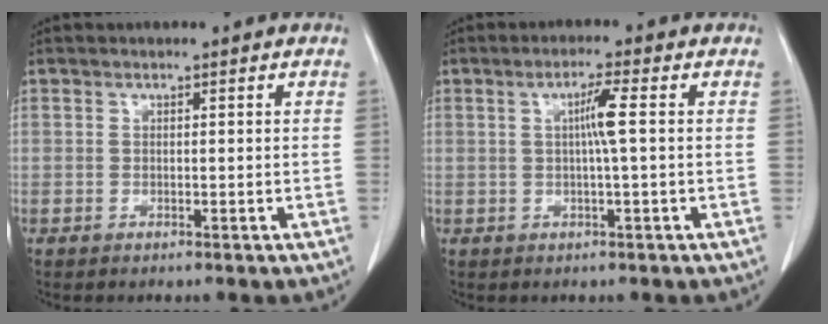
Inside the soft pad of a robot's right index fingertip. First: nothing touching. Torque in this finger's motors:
{"motor_torque": [0.19, 0.07, 0.10, 0.08]}